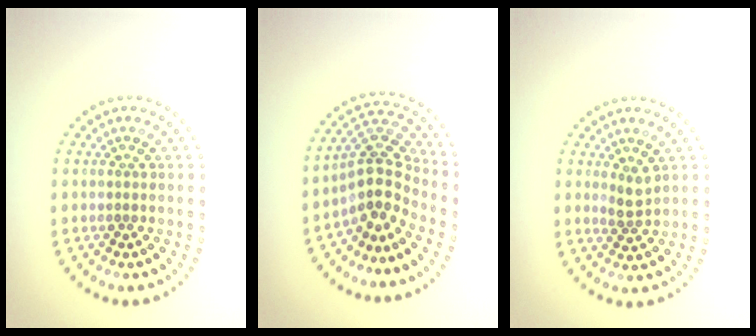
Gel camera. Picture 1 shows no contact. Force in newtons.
{"total": 4.1, "press": 3.1, "slide": 2.6}
{"total": 1.7, "press": 1.4, "slide": 1.0}